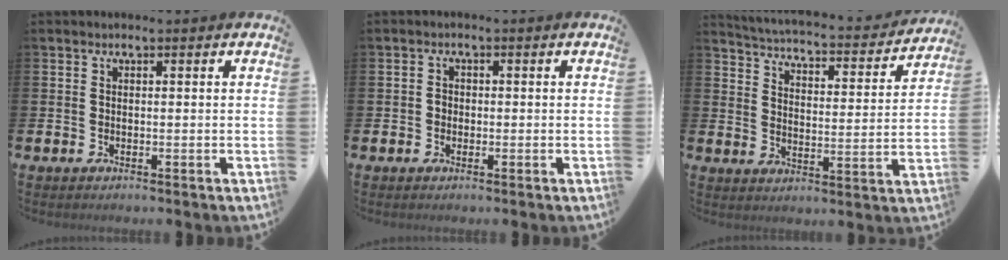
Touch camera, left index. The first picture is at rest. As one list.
[{"total": 1.3, "force": [-0.3, 1.2, 0.5], "torque": [0.004, 0.001, -0.010]}, {"total": 4.0, "force": [3.8, 0.6, 1.0], "torque": [-0.043, -0.035, 0.056]}]